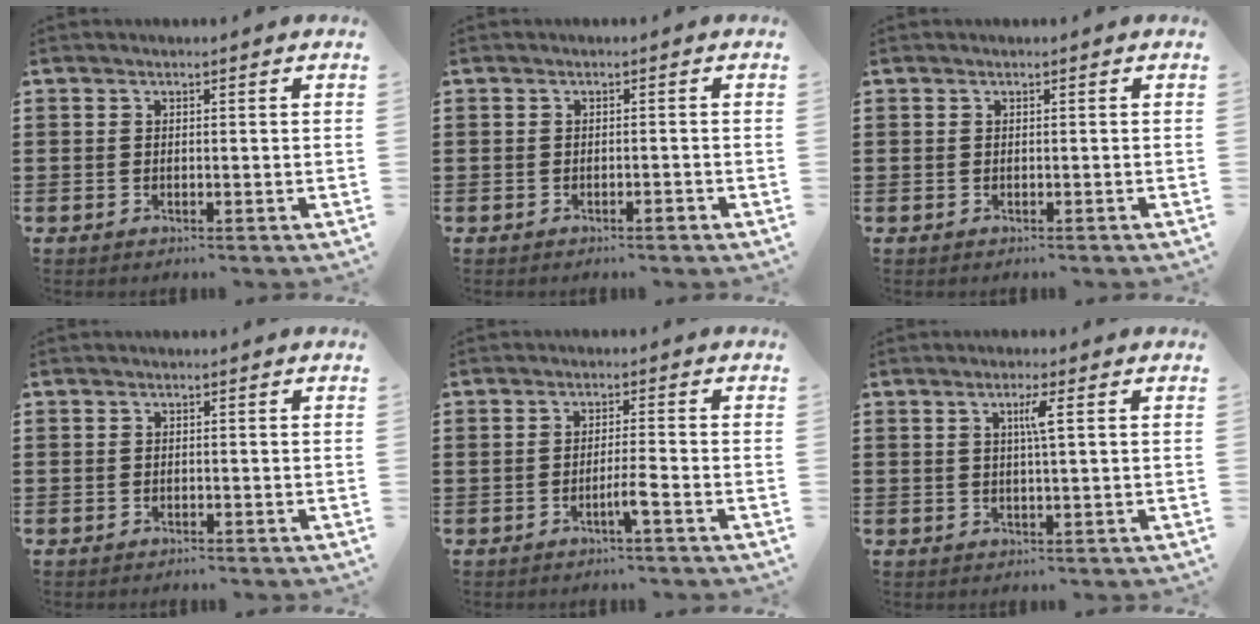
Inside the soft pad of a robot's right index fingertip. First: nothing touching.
{"total": 0.8, "force": [-0.7, 0.0, 0.5], "torque": [-0.011, -0.004, -0.012]}
{"total": 0.0}
{"total": 0.7, "force": [-0.5, 0.5, -0.2], "torque": [0.002, 0.004, -0.013]}
{"total": 3.4, "force": [-1.5, -0.4, 3.0], "torque": [-0.058, -0.010, -0.032]}
{"total": 2.7, "force": [0.7, -0.2, 2.6], "torque": [-0.052, -0.002, 0.007]}